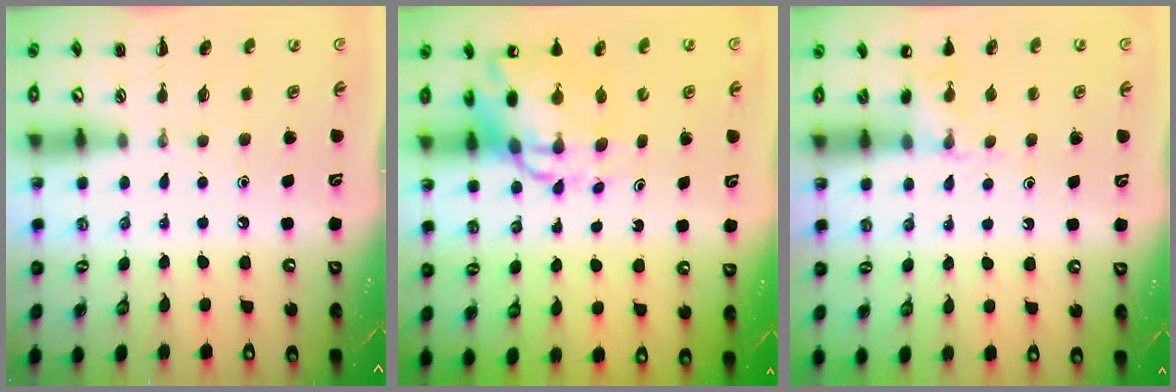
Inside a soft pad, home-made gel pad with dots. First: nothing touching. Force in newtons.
{"total": 10.6, "press": 10.2, "slide": 2.6}
{"total": 6.1, "press": 5.9, "slide": 1.6}